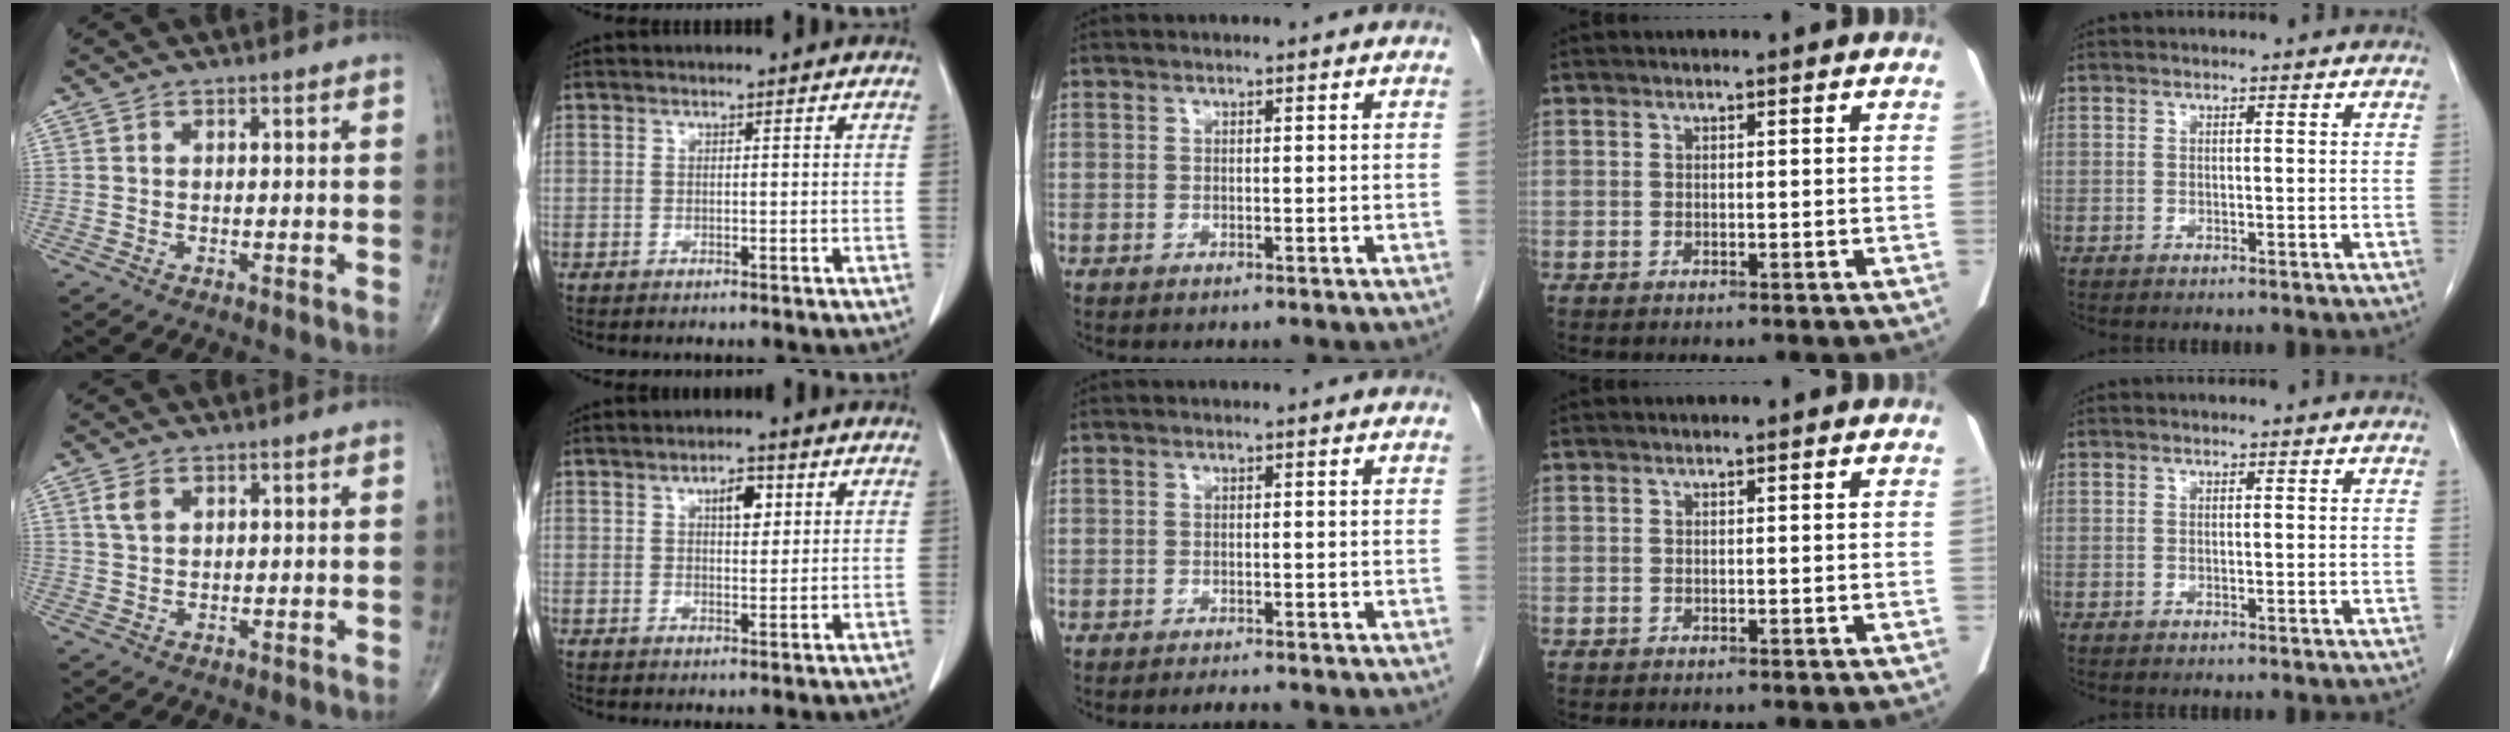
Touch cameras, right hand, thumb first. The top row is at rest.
{"thumb": {"total": 2.8, "force": [1.3, 1.7, 1.7], "torque": [-0.032, 0.001, 0.029]}, "index": {"total": 4.0, "force": [1.6, 1.7, 3.2], "torque": [-0.050, 0.002, 0.023]}, "middle": {"total": 1.3, "force": [-1.3, -0.1, 0.4], "torque": [-0.009, -0.005, -0.017]}}